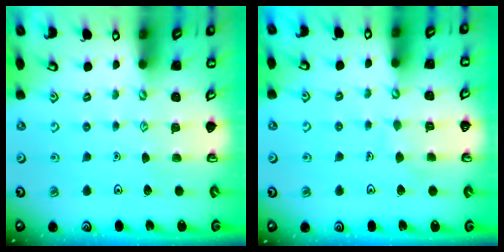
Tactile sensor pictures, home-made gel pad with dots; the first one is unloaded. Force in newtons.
{"total": 3.4, "press": 3.4, "slide": 0.3}